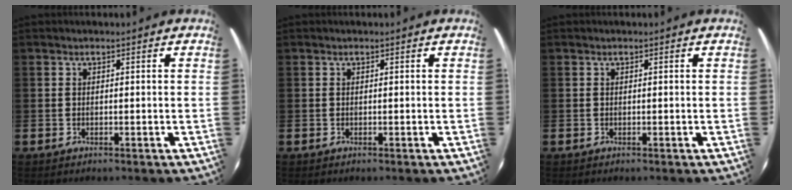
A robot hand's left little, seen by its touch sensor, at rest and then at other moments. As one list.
[{"total": 0.0}, {"total": 0.0}]